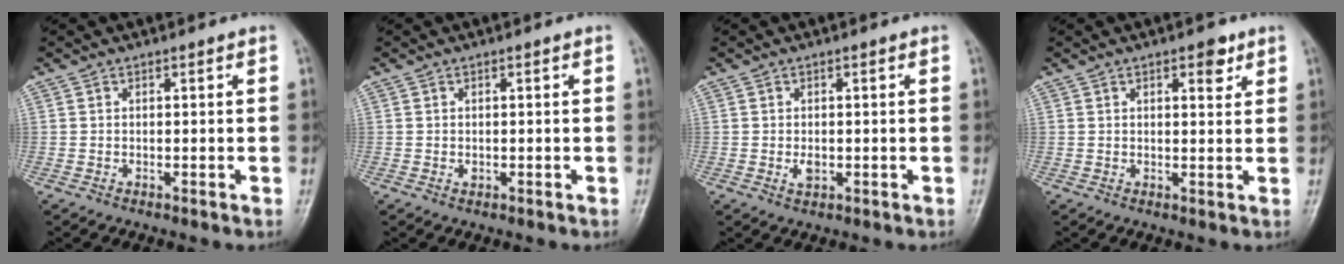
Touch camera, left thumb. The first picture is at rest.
{"total": 0.8, "force": [-0.1, 0.6, 0.6], "torque": [-0.006, 0.003, 0.000]}
{"total": 2.2, "force": [-0.3, 1.4, 1.7], "torque": [-0.026, -0.001, -0.004]}
{"total": 3.6, "force": [2.0, 1.5, 2.6], "torque": [-0.022, -0.008, 0.025]}